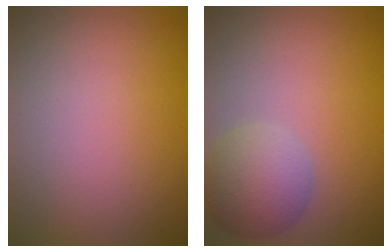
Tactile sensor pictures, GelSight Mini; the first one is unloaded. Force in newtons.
{"total": 4.4, "press": 4.4, "slide": 0.2}